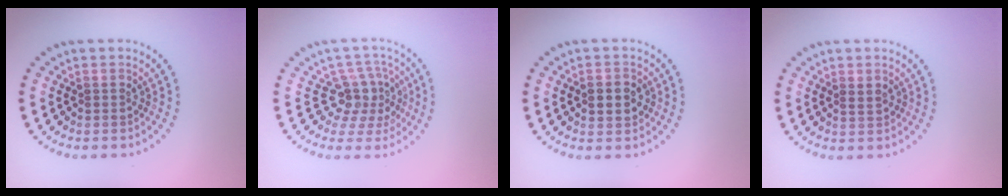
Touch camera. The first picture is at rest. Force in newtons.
{"total": 3.8, "press": 2.7, "slide": 2.6}
{"total": 2.5, "press": 2.5, "slide": 0.2}
{"total": 0.6, "press": 0.5, "slide": 0.3}